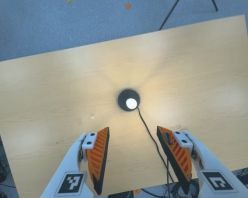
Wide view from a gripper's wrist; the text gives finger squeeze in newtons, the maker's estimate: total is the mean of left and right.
{"total": 0.0}